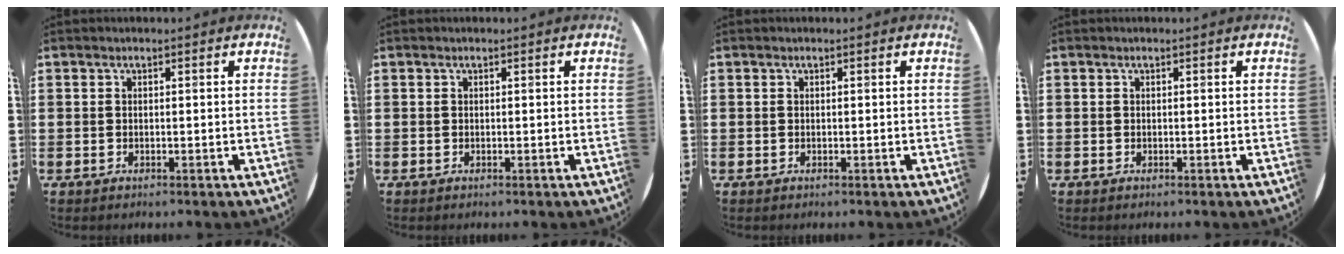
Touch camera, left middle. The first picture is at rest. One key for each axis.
{"total": 0.0}
{"total": 0.0}
{"total": 0.0}